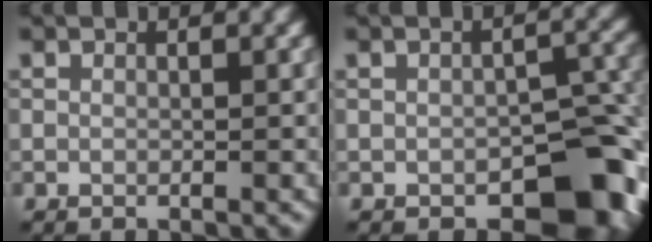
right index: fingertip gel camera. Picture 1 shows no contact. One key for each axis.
{"total": 7.9, "fx": -3.3, "fy": 4.4, "fz": 5.6, "tx": -0.050, "ty": -0.005, "tz": -0.039}